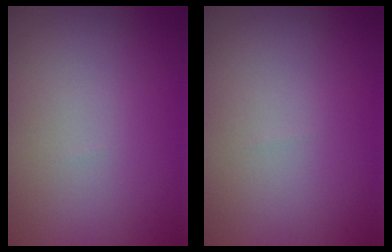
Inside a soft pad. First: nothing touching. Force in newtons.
{"total": 0.0}